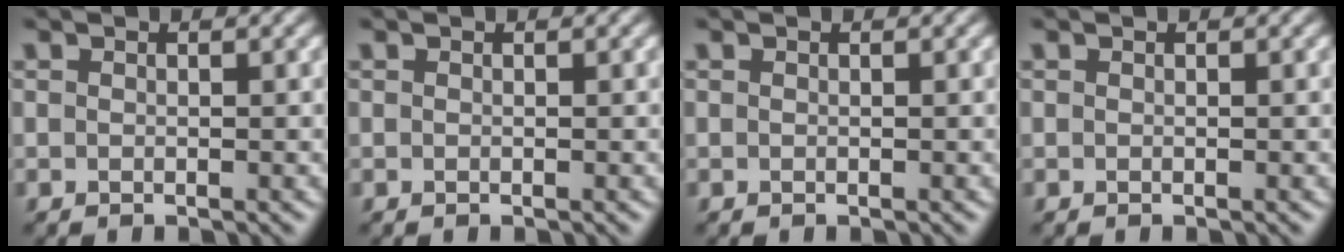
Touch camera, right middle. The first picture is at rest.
{"total": 0.0}
{"total": 0.0}
{"total": 0.0}